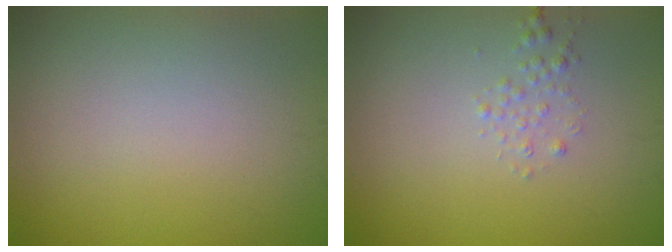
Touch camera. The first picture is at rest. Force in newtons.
{"total": 0.9, "press": 0.9, "slide": 0.1}